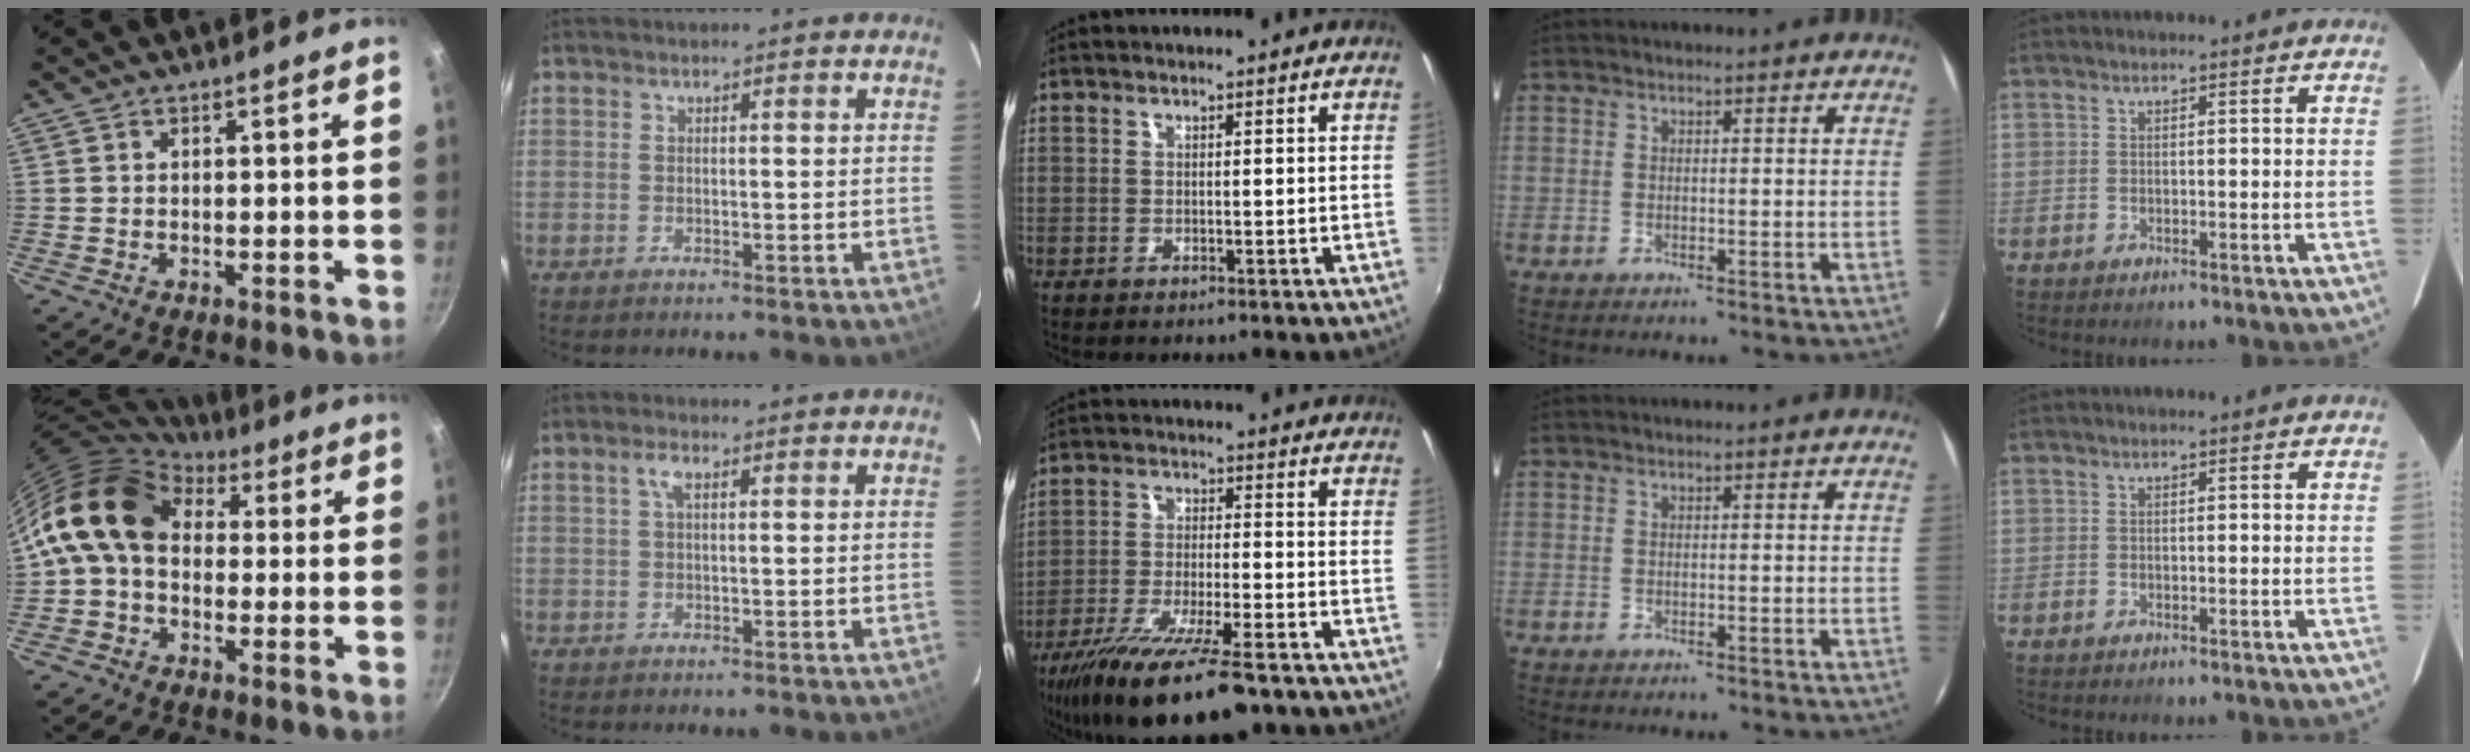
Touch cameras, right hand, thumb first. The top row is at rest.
{"thumb": {"total": 13.5, "force": [2.4, 9.9, 8.8], "torque": [-0.133, 0.023, 0.020]}, "index": {"total": 2.2, "force": [0.8, 0.8, 1.9], "torque": [-0.038, 0.008, 0.014]}, "middle": {"total": 18.7, "force": [-13.6, 4.1, 12.1], "torque": [-0.232, -0.050, -0.225]}}